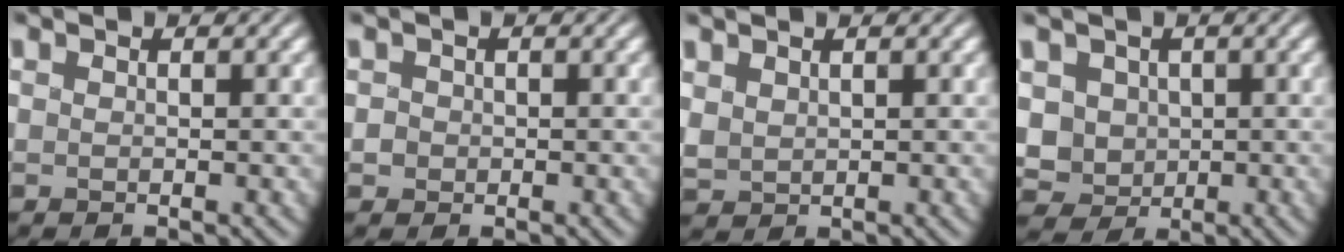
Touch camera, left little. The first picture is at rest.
{"total": 0.7, "force": [-0.4, 0.5, -0.4], "torque": [0.000, -0.002, 0.003]}
{"total": 0.9, "force": [0.6, 0.6, 0.3], "torque": [-0.018, 0.000, 0.027]}
{"total": 4.9, "force": [0.2, 4.4, 2.1], "torque": [-0.077, 0.005, 0.011]}